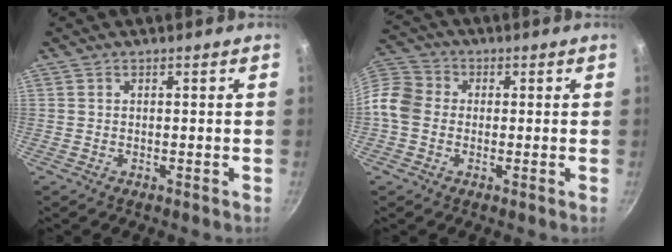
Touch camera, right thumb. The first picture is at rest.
{"total": 8.7, "force": [-1.0, 7.3, 4.5], "torque": [-0.070, 0.020, -0.044]}